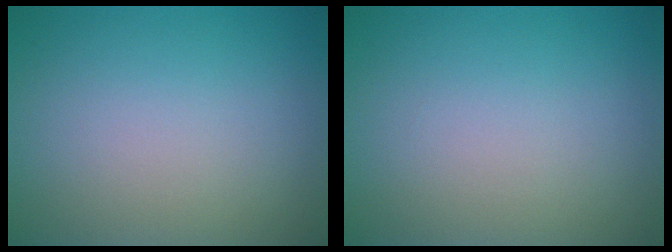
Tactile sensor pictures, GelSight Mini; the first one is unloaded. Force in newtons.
{"total": 0.0}